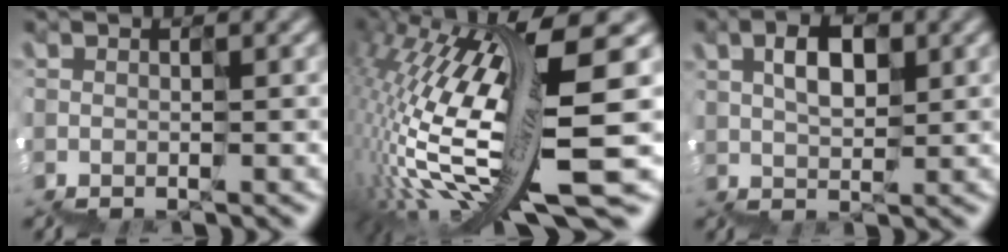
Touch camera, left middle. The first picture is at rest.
{"total": 12.4, "force": [0.9, 1.7, 12.3], "torque": [-0.229, 0.010, 0.045]}
{"total": 2.9, "force": [2.2, 1.3, 1.5], "torque": [-0.010, 0.016, 0.042]}